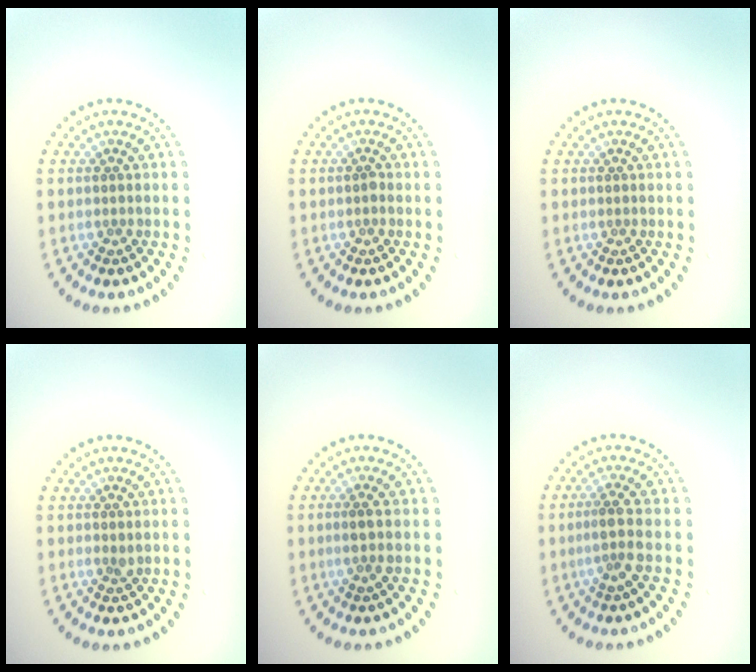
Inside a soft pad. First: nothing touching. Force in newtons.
{"total": 0.5, "press": 0.4, "slide": 0.3}
{"total": 0.0}
{"total": 0.6, "press": 0.5, "slide": 0.3}
{"total": 1.1, "press": 0.8, "slide": 0.8}
{"total": 2.3, "press": 1.7, "slide": 1.6}